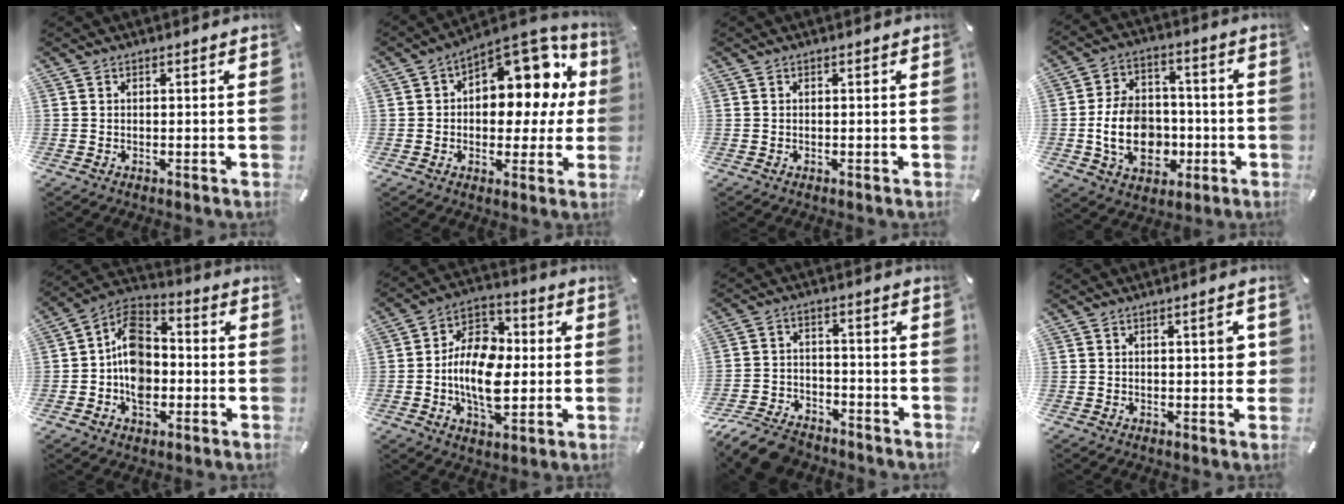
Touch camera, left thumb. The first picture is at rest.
{"total": 15.5, "force": [5.9, 9.7, 10.5], "torque": [-0.122, -0.053, 0.101]}
{"total": 0.0}
{"total": 14.3, "force": [-2.6, 10.8, 9.0], "torque": [-0.177, 0.013, -0.043]}
{"total": 11.5, "force": [-2.2, 8.7, 7.1], "torque": [-0.136, 0.018, -0.041]}
{"total": 14.7, "force": [-2.1, 10.0, 10.5], "torque": [-0.220, 0.007, -0.040]}
{"total": 10.6, "force": [-8.6, 4.7, 4.0], "torque": [-0.067, 0.050, -0.162]}
{"total": 3.7, "force": [0.6, 1.3, 3.4], "torque": [-0.042, -0.001, 0.002]}